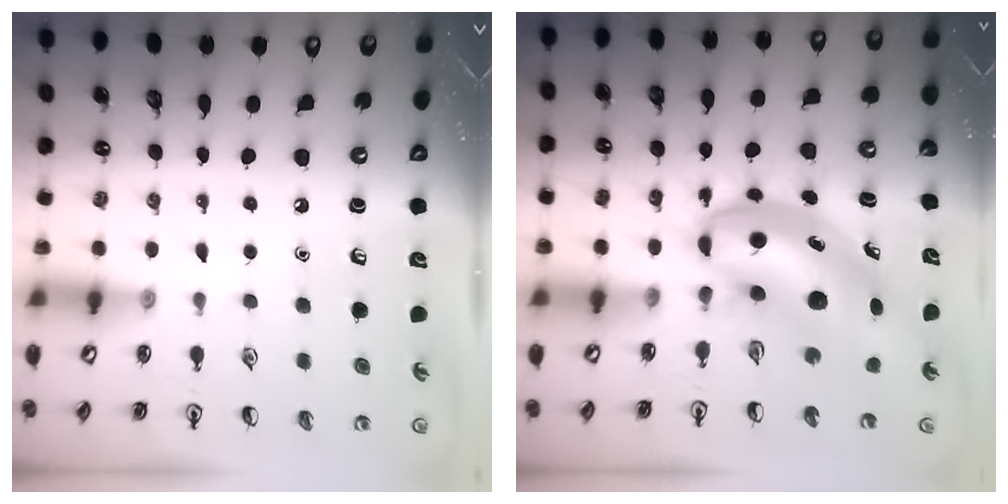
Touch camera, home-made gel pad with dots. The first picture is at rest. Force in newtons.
{"total": 7.2, "press": 7.0, "slide": 1.7}